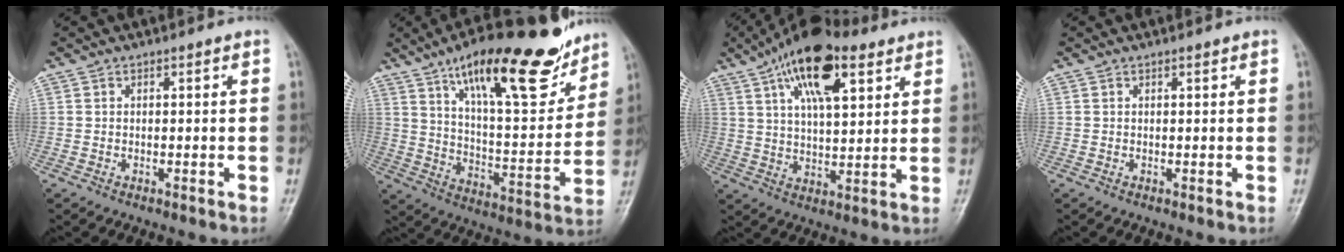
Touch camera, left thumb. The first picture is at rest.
{"total": 24.0, "force": [15.5, 7.5, 16.7], "torque": [-0.215, -0.064, 0.247]}
{"total": 15.5, "force": [7.8, 6.5, 11.7], "torque": [-0.170, -0.011, 0.130]}
{"total": 0.0}